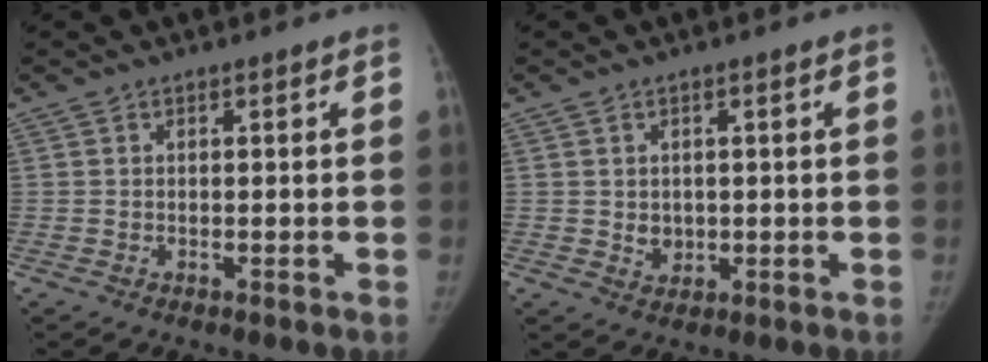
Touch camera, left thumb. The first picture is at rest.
{"total": 2.7, "force": [0.0, 2.3, 1.4], "torque": [-0.009, -0.002, 0.009]}